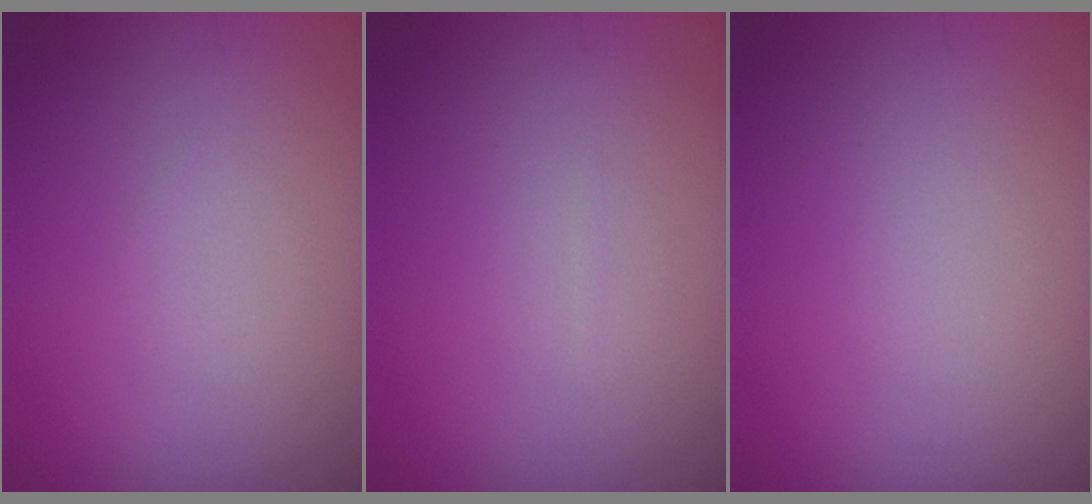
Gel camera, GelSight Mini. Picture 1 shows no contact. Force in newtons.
{"total": 0.0}
{"total": 0.0}